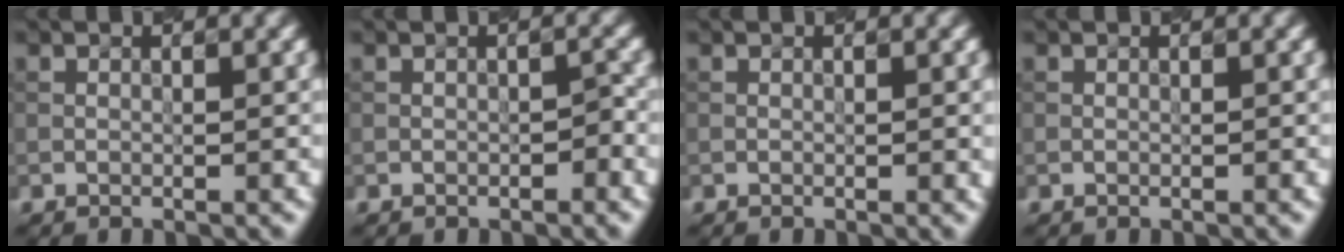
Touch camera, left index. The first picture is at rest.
{"total": 0.8, "force": [-0.6, 0.1, 0.5], "torque": [-0.011, 0.005, -0.006]}
{"total": 1.1, "force": [-0.1, 0.3, 1.0], "torque": [-0.011, 0.002, -0.001]}
{"total": 0.0}